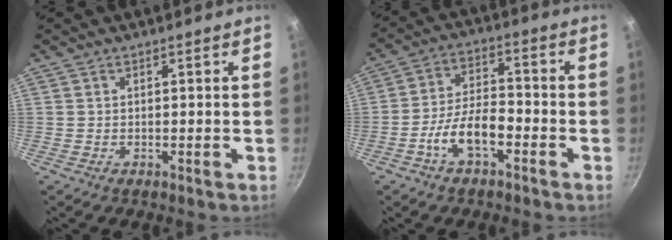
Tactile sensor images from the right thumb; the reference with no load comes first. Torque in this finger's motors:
{"motor_torque": [0.53, 0.34, 1.08, -0.63, 0.06]}